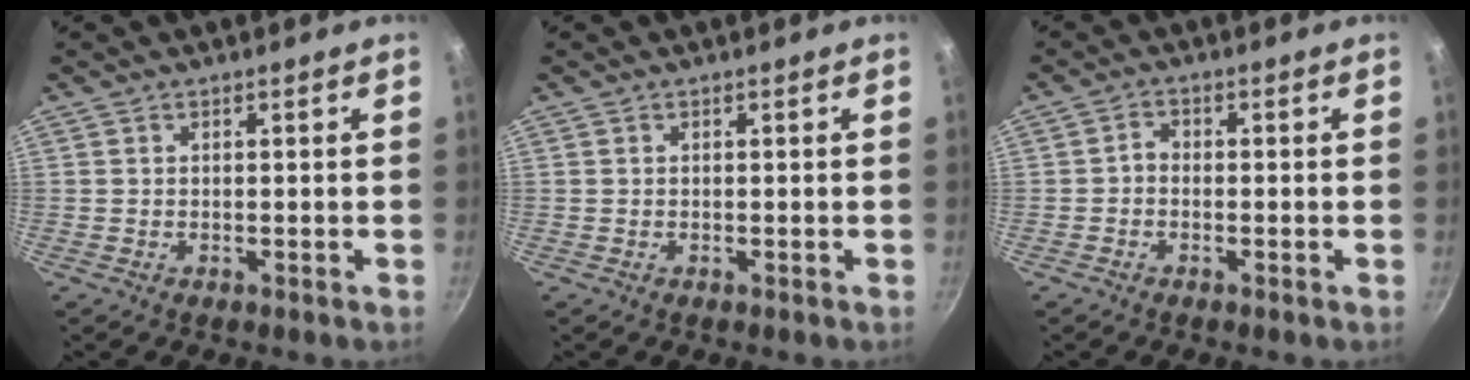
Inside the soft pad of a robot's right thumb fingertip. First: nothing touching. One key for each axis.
{"total": 0.0}
{"total": 1.8, "fx": -0.7, "fy": 1.3, "fz": 1.0, "tx": -0.018, "ty": 0.012, "tz": -0.018}